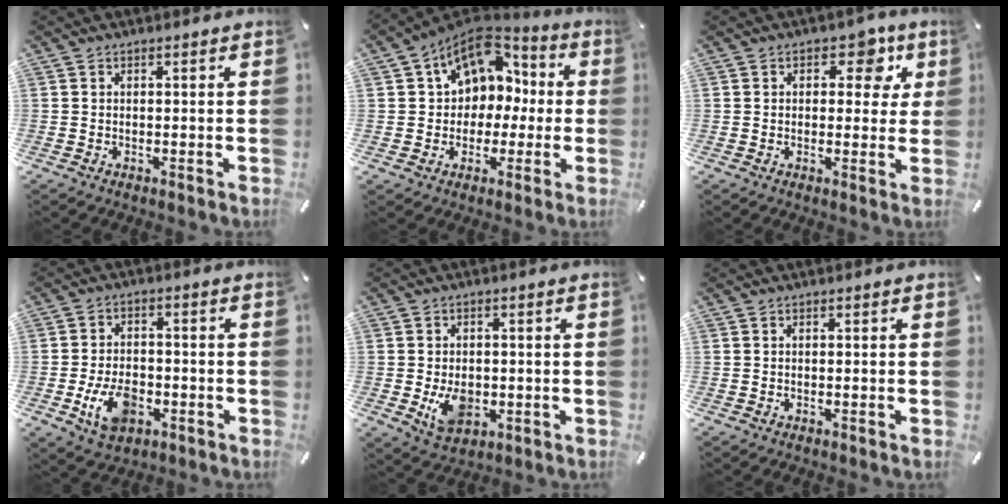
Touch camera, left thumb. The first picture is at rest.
{"total": 11.8, "force": [4.3, 9.8, 5.0], "torque": [-0.079, -0.020, 0.085]}
{"total": 7.2, "force": [2.7, 4.9, 4.6], "torque": [-0.037, -0.011, 0.036]}
{"total": 9.3, "force": [-3.2, 6.1, 6.2], "torque": [-0.119, 0.003, -0.060]}
{"total": 7.8, "force": [-1.2, 5.8, 5.1], "torque": [-0.088, -0.003, -0.020]}
{"total": 0.0}